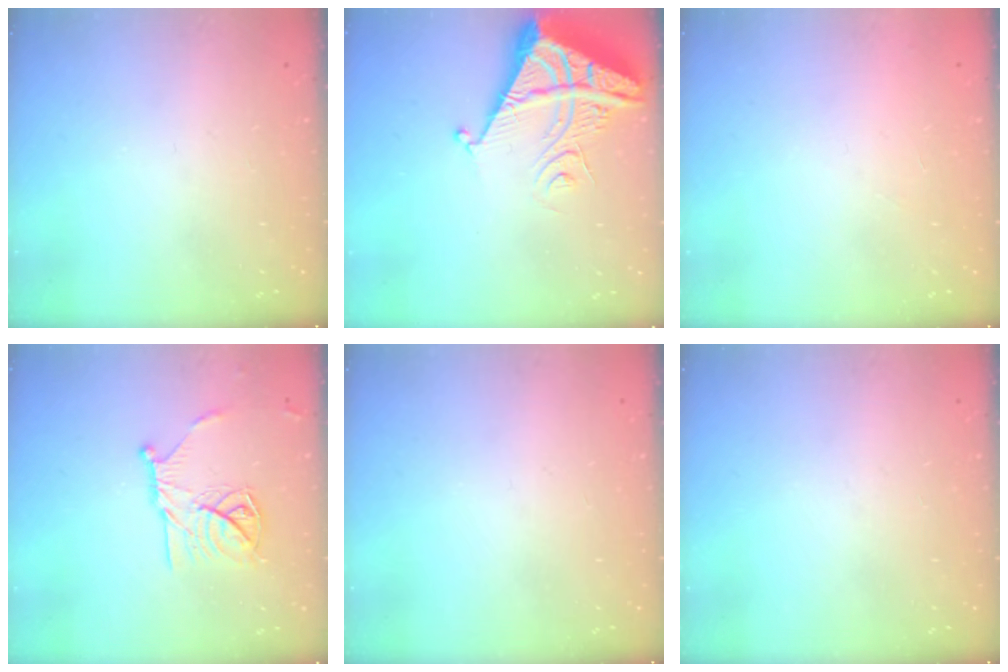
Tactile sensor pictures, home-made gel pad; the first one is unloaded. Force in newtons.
{"total": 8.5, "press": 8.4, "slide": 0.9}
{"total": 4.9, "press": 4.8, "slide": 0.5}
{"total": 14.3, "press": 14.2, "slide": 0.5}
{"total": 0.0}
{"total": 0.0}